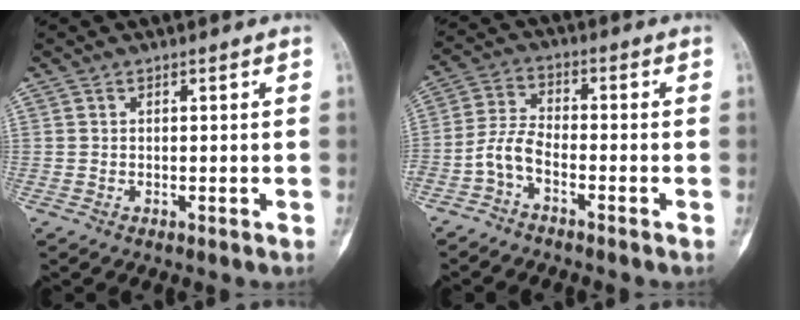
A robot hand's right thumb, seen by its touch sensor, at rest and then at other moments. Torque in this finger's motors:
{"motor_torque": [0.18, 0.17, 0.70, -0.35, 0.11]}